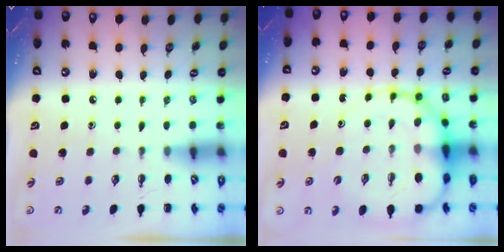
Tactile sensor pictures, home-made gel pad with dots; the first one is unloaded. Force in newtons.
{"total": 16.1, "press": 15.4, "slide": 4.5}